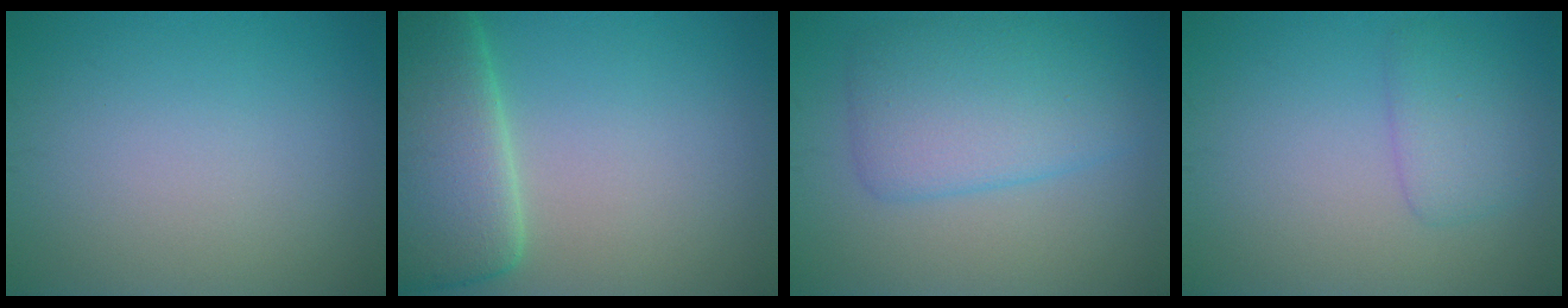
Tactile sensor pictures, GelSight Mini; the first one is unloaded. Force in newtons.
{"total": 9.0, "press": 9.0, "slide": 0.4}
{"total": 5.7, "press": 5.6, "slide": 0.2}
{"total": 2.6, "press": 2.6, "slide": 0.1}